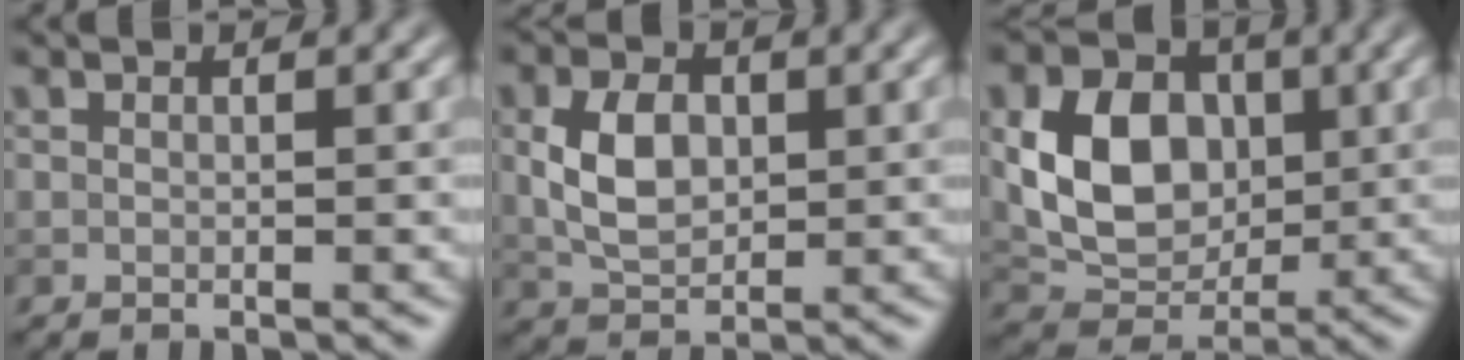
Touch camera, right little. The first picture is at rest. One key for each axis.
{"total": 4.6, "fx": 0.4, "fy": 3.0, "fz": 3.4, "tx": -0.077, "ty": 0.002, "tz": 0.007}
{"total": 7.7, "fx": 0.8, "fy": 5.9, "fz": 4.9, "tx": -0.095, "ty": -0.002, "tz": 0.015}